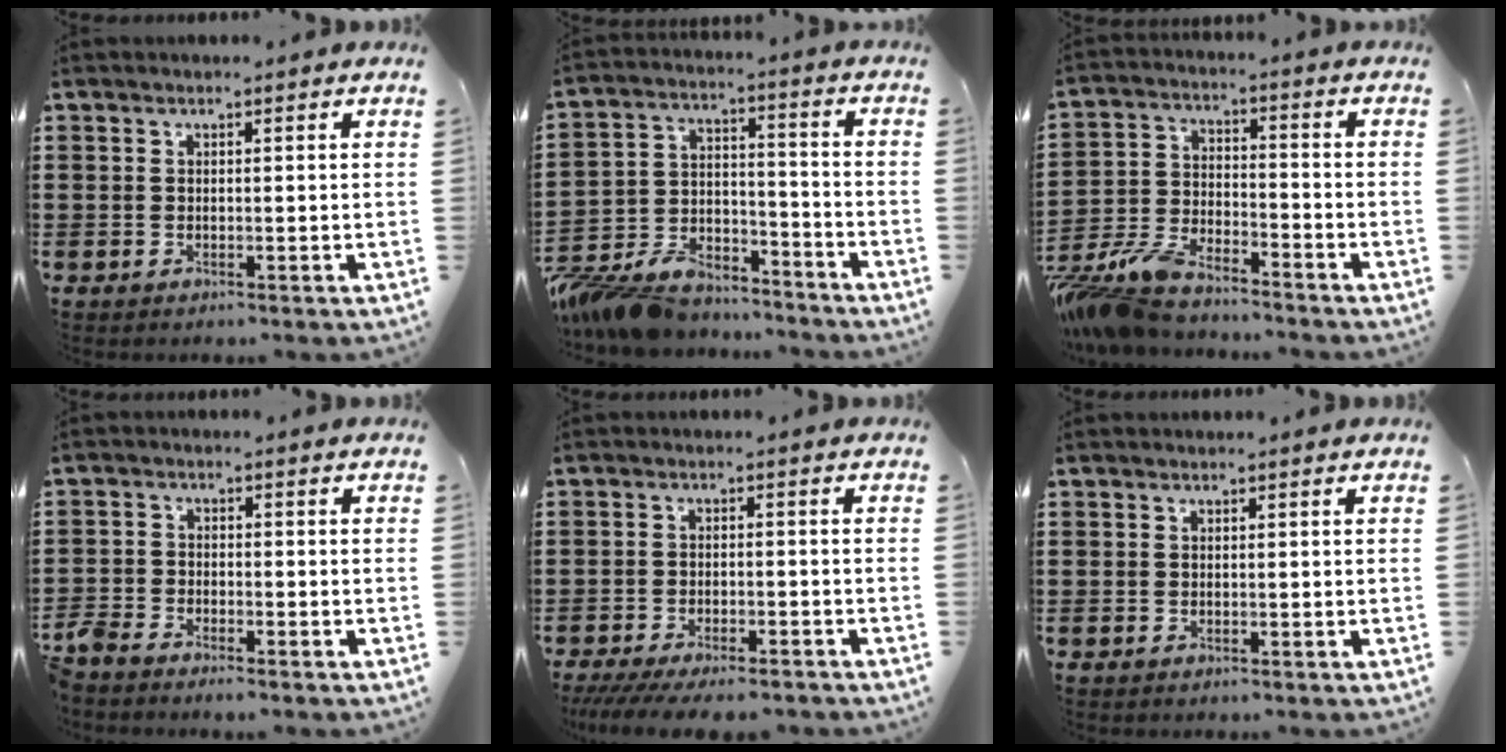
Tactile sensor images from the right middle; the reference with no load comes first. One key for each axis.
{"total": 8.8, "fx": -8.3, "fy": 2.1, "fz": 1.8, "tx": -0.055, "ty": 0.004, "tz": -0.170}
{"total": 8.4, "fx": -7.9, "fy": 1.3, "fz": 2.5, "tx": -0.071, "ty": 0.004, "tz": -0.159}
{"total": 3.1, "fx": -3.0, "fy": 0.4, "fz": 0.4, "tx": -0.033, "ty": -0.006, "tz": -0.070}
{"total": 3.8, "fx": -3.5, "fy": 0.2, "fz": 1.5, "tx": -0.037, "ty": -0.011, "tz": -0.071}
{"total": 0.0}